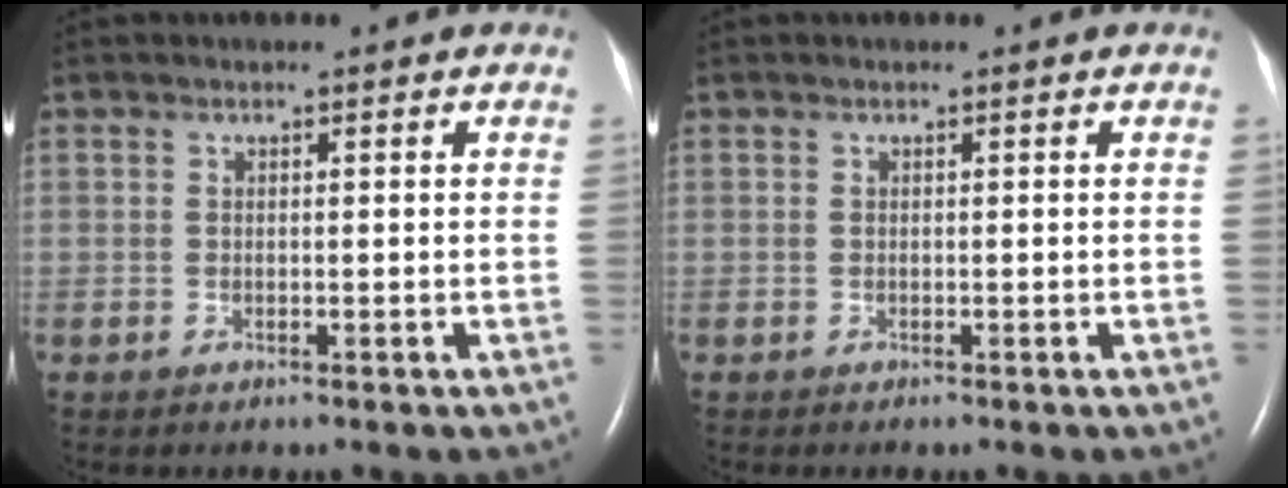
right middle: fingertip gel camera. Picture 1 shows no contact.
{"total": 0.0}